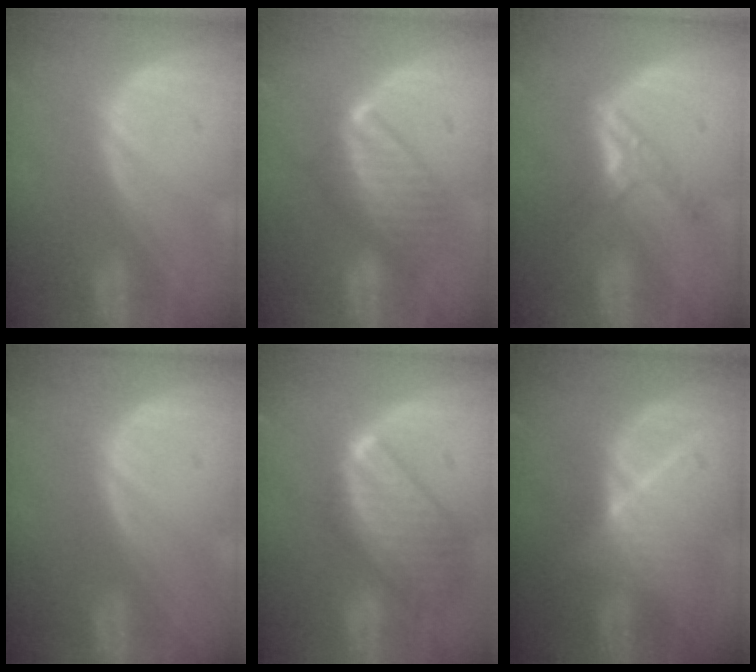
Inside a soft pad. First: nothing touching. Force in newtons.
{"total": 6.4, "press": 6.3, "slide": 0.8}
{"total": 5.5, "press": 4.9, "slide": 2.6}
{"total": 0.0}
{"total": 9.7, "press": 8.4, "slide": 4.9}
{"total": 8.0, "press": 7.3, "slide": 3.2}